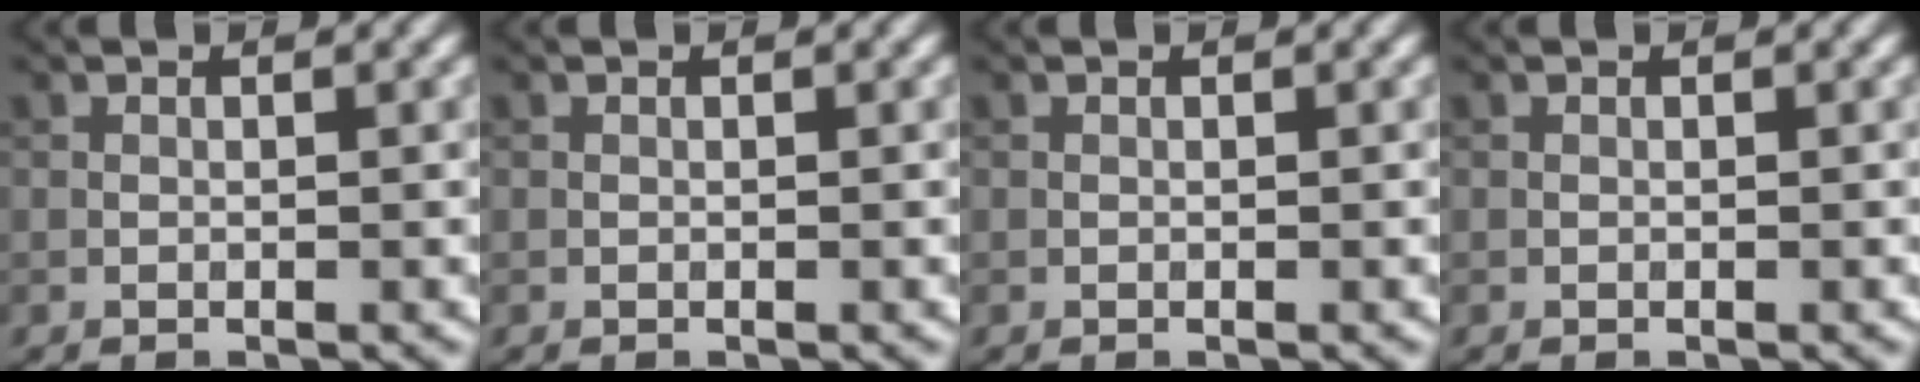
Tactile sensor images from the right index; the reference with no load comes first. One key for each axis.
{"total": 0.0}
{"total": 0.0}
{"total": 0.0}